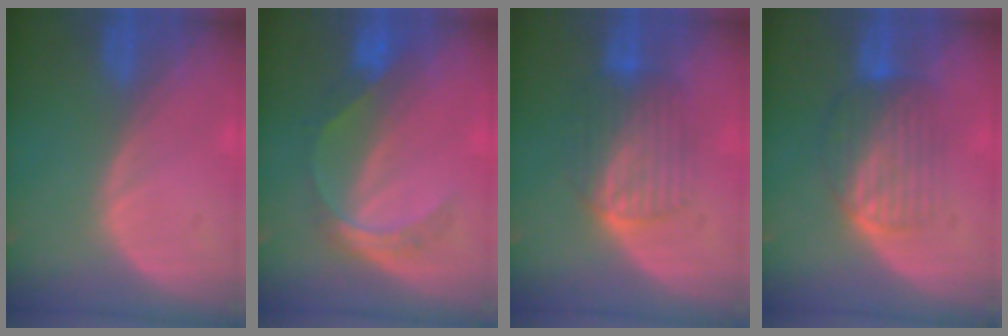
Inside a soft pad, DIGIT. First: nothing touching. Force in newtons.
{"total": 5.3, "press": 5.0, "slide": 1.6}
{"total": 6.6, "press": 6.5, "slide": 1.3}
{"total": 6.6, "press": 6.3, "slide": 1.9}